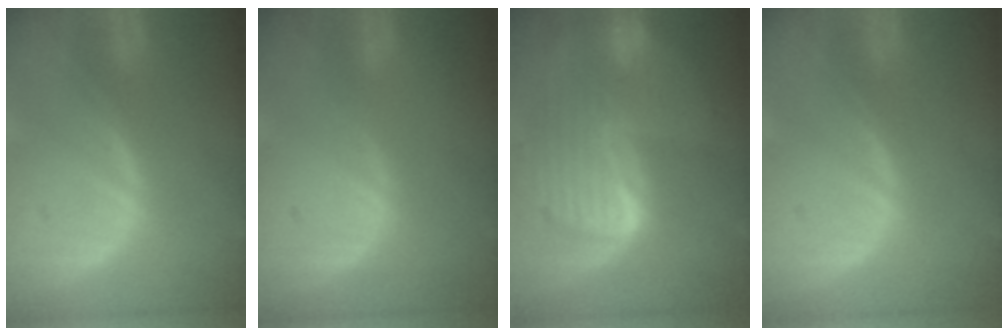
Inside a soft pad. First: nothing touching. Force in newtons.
{"total": 0.0}
{"total": 10.1, "press": 8.7, "slide": 5.1}
{"total": 0.0}